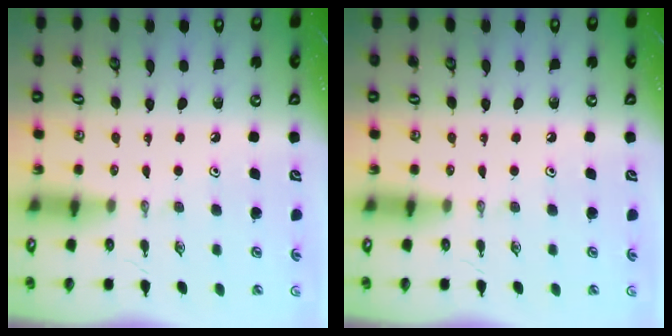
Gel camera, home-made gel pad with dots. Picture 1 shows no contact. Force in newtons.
{"total": 0.0}